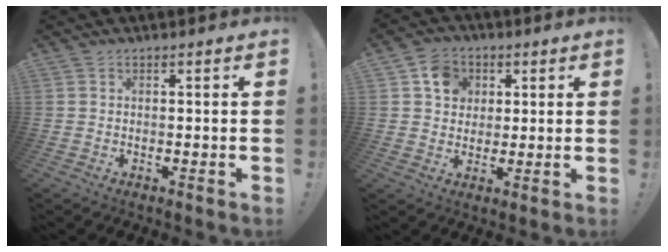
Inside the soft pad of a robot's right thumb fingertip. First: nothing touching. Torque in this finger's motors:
{"motor_torque": [0.05, 0.05, 0.04, 0.04, 0.01]}